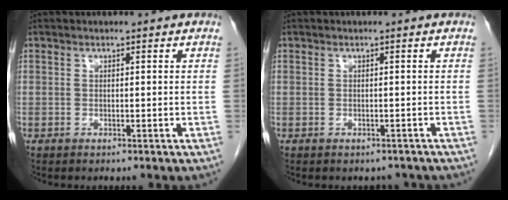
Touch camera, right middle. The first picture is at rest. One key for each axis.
{"total": 2.0, "fx": -1.8, "fy": 1.0, "fz": 0.3, "tx": -0.006, "ty": 0.000, "tz": -0.022}